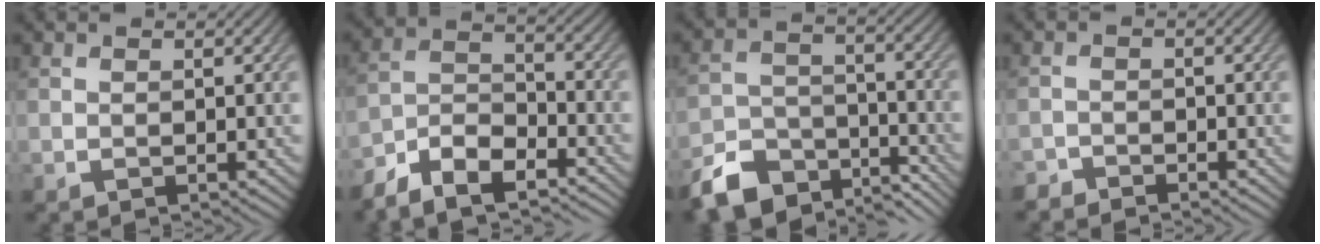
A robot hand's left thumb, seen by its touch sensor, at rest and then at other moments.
{"total": 9.2, "force": [-7.2, 3.4, 4.4], "torque": [-0.086, -0.005, -0.150]}
{"total": 11.2, "force": [-8.6, 5.4, 4.6], "torque": [-0.102, -0.021, -0.151]}
{"total": 1.9, "force": [-1.9, 0.4, 0.1], "torque": [-0.001, -0.003, -0.042]}